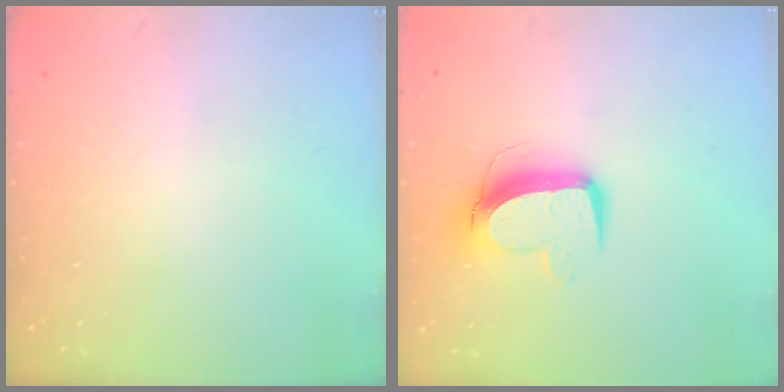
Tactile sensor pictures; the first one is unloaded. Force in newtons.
{"total": 11.0, "press": 11.0, "slide": 1.4}